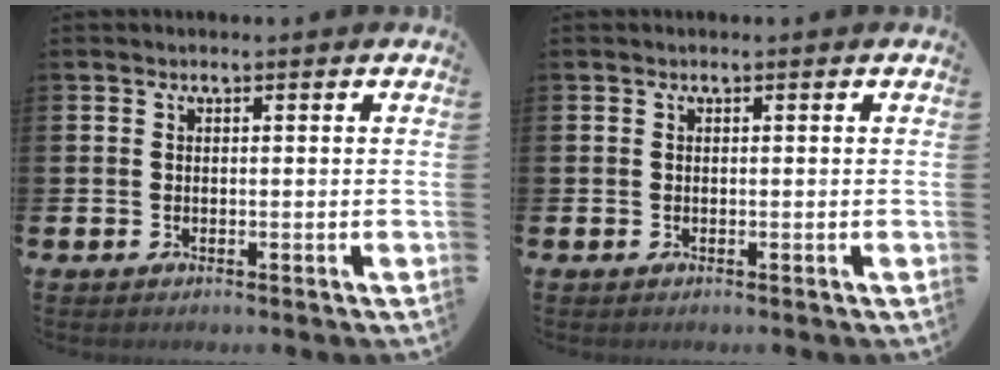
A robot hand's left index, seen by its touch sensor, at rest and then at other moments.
{"total": 0.0}